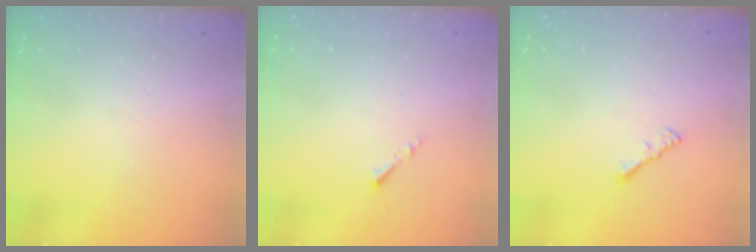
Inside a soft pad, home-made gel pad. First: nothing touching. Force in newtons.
{"total": 1.1, "press": 1.0, "slide": 0.3}
{"total": 1.3, "press": 1.2, "slide": 0.4}